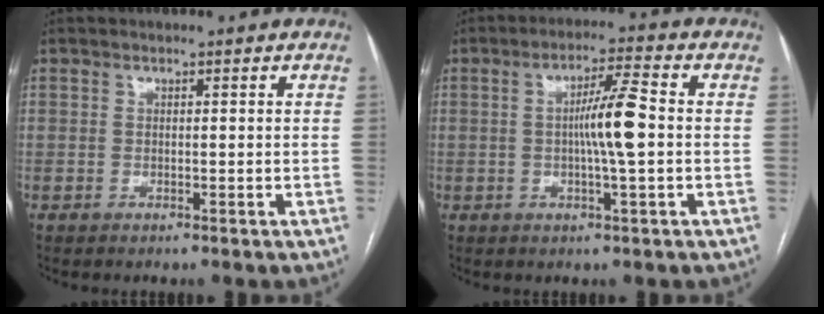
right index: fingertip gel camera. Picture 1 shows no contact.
{"total": 7.0, "force": [-0.2, 0.0, 7.0], "torque": [-0.124, 0.006, -0.007]}